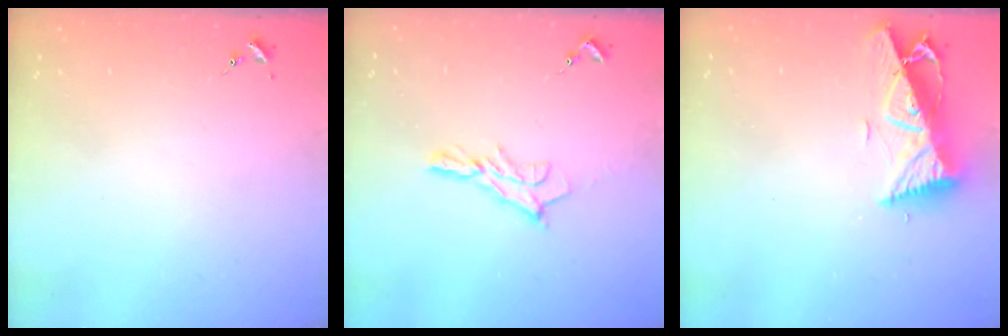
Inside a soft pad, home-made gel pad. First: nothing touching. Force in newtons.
{"total": 9.9, "press": 9.9, "slide": 0.7}
{"total": 10.7, "press": 10.6, "slide": 1.2}